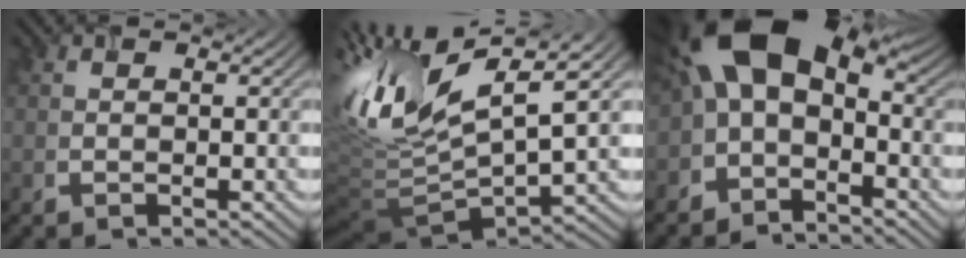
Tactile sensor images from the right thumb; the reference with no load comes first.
{"total": 15.2, "force": [2.9, 5.2, 13.9], "torque": [-0.309, 0.009, 0.061]}
{"total": 12.3, "force": [-0.3, 7.5, 9.7], "torque": [-0.192, 0.007, -0.021]}